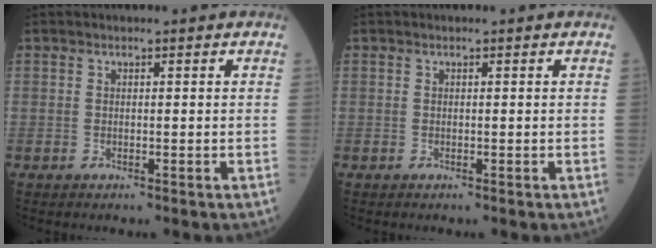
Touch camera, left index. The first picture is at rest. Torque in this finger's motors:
{"motor_torque": [0.00, 0.00, 0.00, -0.01]}